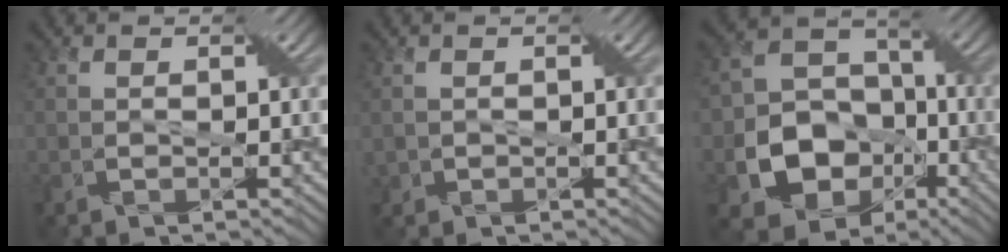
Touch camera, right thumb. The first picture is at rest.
{"total": 1.2, "force": [-0.1, 1.2, 0.0], "torque": [-0.010, -0.003, -0.003]}
{"total": 13.7, "force": [-4.5, 11.1, 6.7], "torque": [-0.161, -0.037, -0.074]}